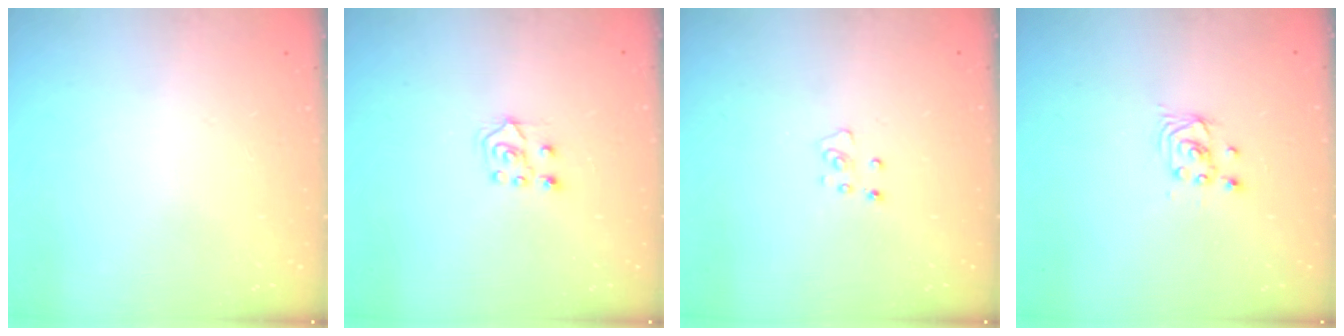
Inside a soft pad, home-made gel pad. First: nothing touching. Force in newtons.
{"total": 6.0, "press": 6.0, "slide": 0.4}
{"total": 2.8, "press": 2.8, "slide": 0.2}
{"total": 2.2, "press": 2.2, "slide": 0.2}